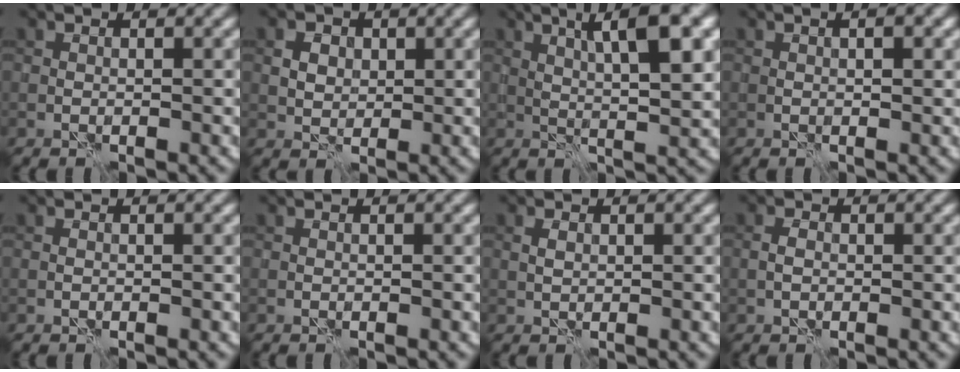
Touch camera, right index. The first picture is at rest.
{"total": 2.7, "force": [0.9, 2.2, 1.3], "torque": [-0.030, 0.004, 0.018]}
{"total": 7.2, "force": [2.6, 1.5, 6.5], "torque": [-0.098, 0.008, 0.041]}
{"total": 1.7, "force": [0.5, 0.6, 1.5], "torque": [-0.015, -0.005, 0.009]}
{"total": 0.0}
{"total": 0.0}
{"total": 0.9, "force": [0.3, 0.6, 0.5], "torque": [-0.013, 0.003, 0.006]}
{"total": 1.0, "force": [-0.2, 0.8, 0.6], "torque": [-0.013, 0.004, -0.006]}